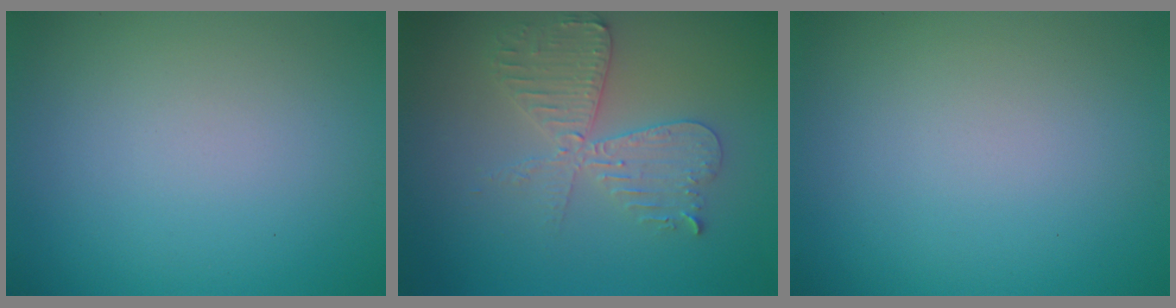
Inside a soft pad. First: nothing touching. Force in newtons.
{"total": 3.7, "press": 3.6, "slide": 0.6}
{"total": 0.0}